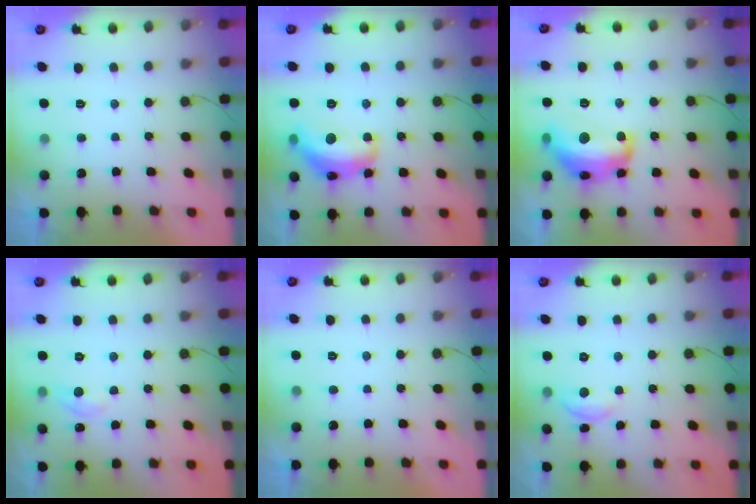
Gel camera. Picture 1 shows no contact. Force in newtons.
{"total": 16.6, "press": 16.6, "slide": 0.9}
{"total": 17.0, "press": 16.9, "slide": 1.4}
{"total": 5.6, "press": 5.6, "slide": 0.5}
{"total": 0.0}
{"total": 6.4, "press": 6.4, "slide": 0.5}